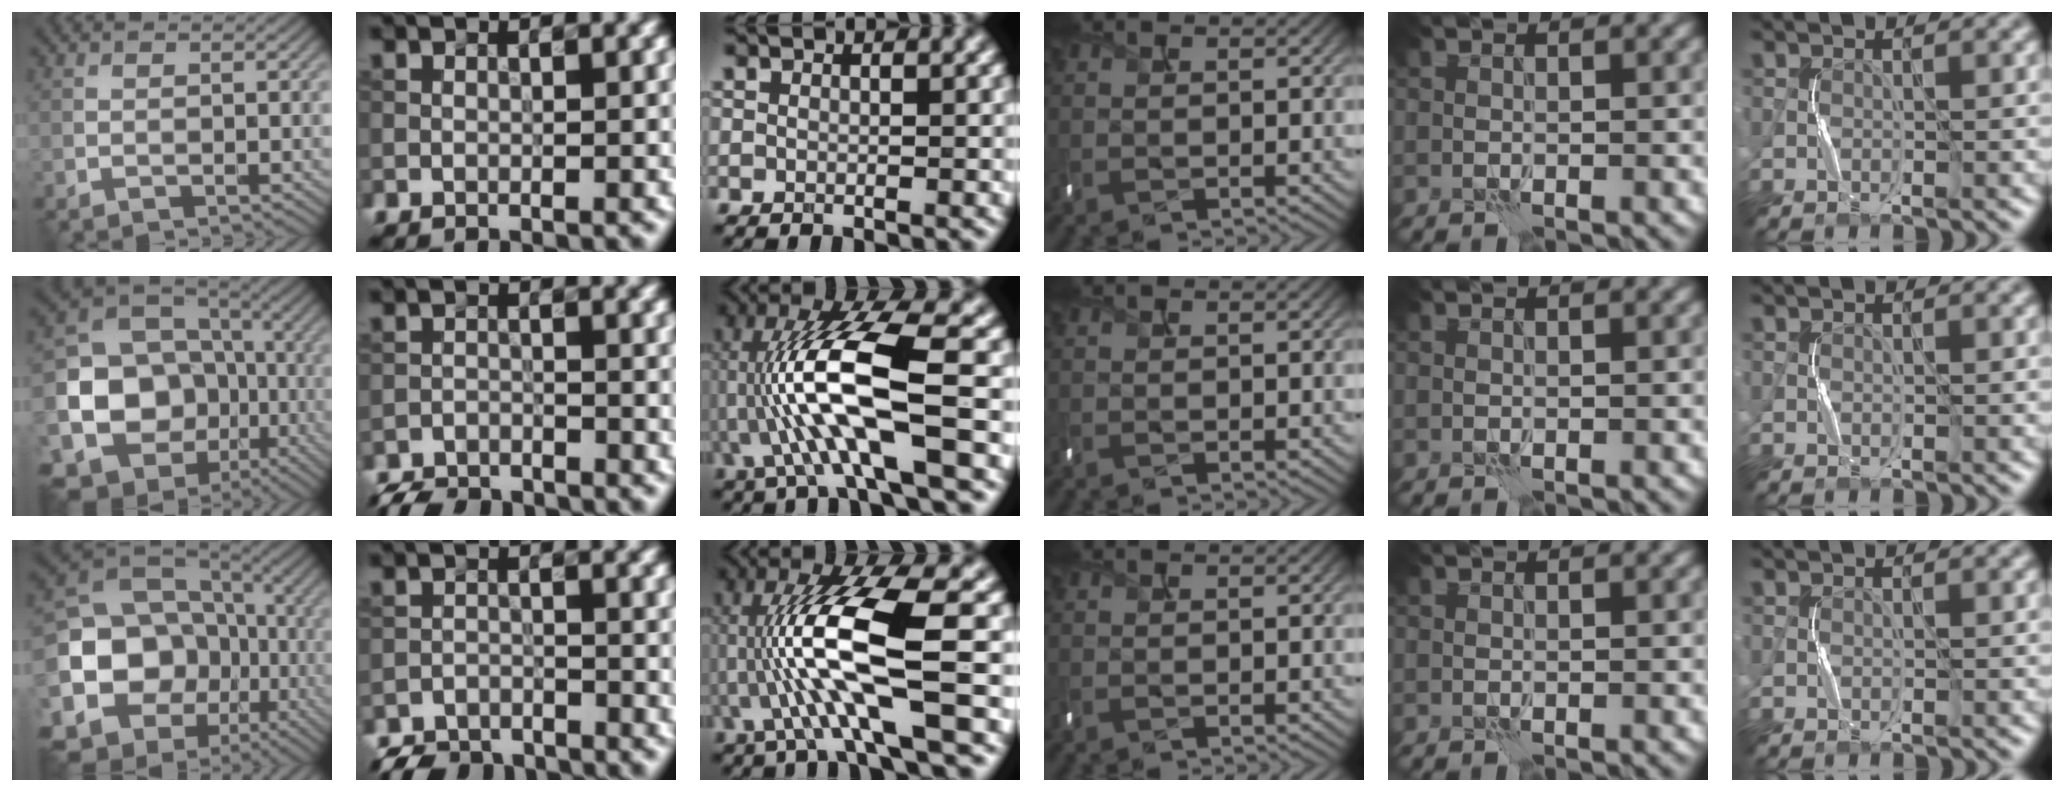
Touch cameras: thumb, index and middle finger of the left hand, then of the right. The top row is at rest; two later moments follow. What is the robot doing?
{"motion": "shake", "object": "handbell"}